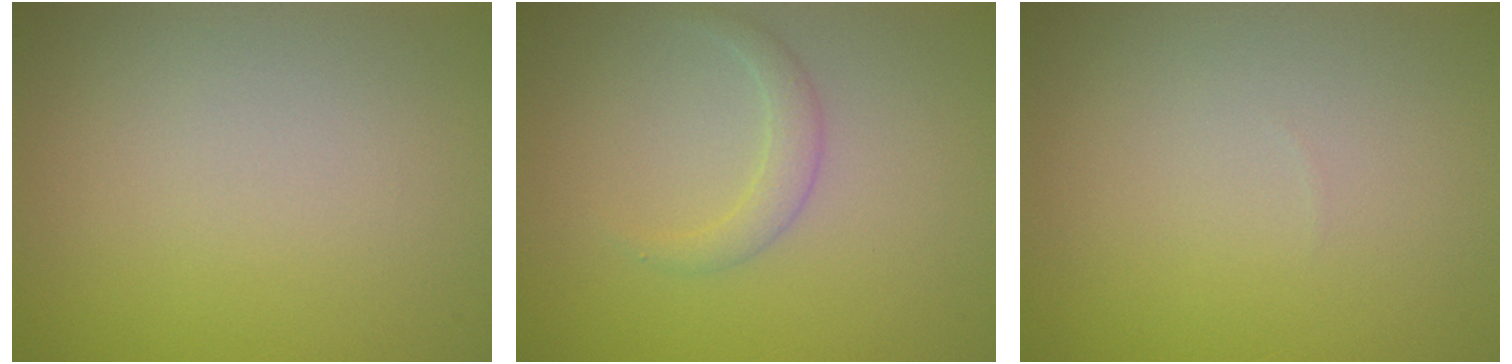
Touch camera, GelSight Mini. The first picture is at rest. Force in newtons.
{"total": 1.4, "press": 1.4, "slide": 0.0}
{"total": 0.0}